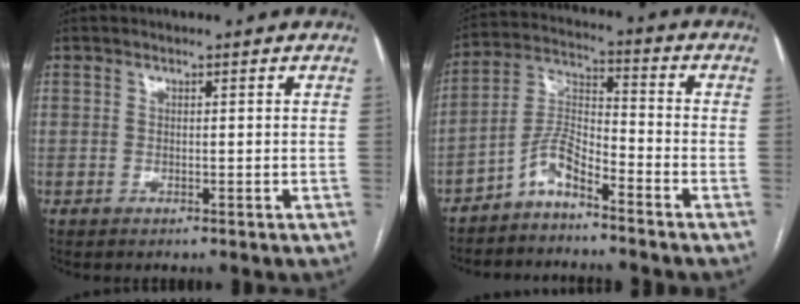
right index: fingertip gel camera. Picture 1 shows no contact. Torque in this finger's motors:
{"motor_torque": [0.99, -0.89, 0.40, 0.07]}